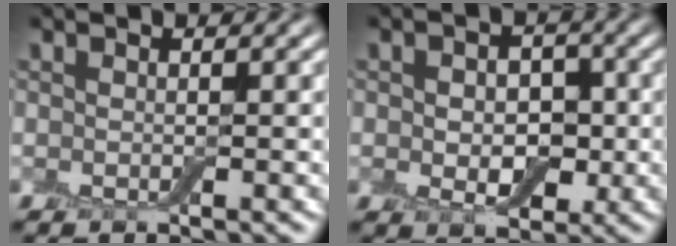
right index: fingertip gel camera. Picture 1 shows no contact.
{"total": 4.6, "force": [-0.3, 3.1, 3.4], "torque": [-0.049, -0.005, -0.005]}